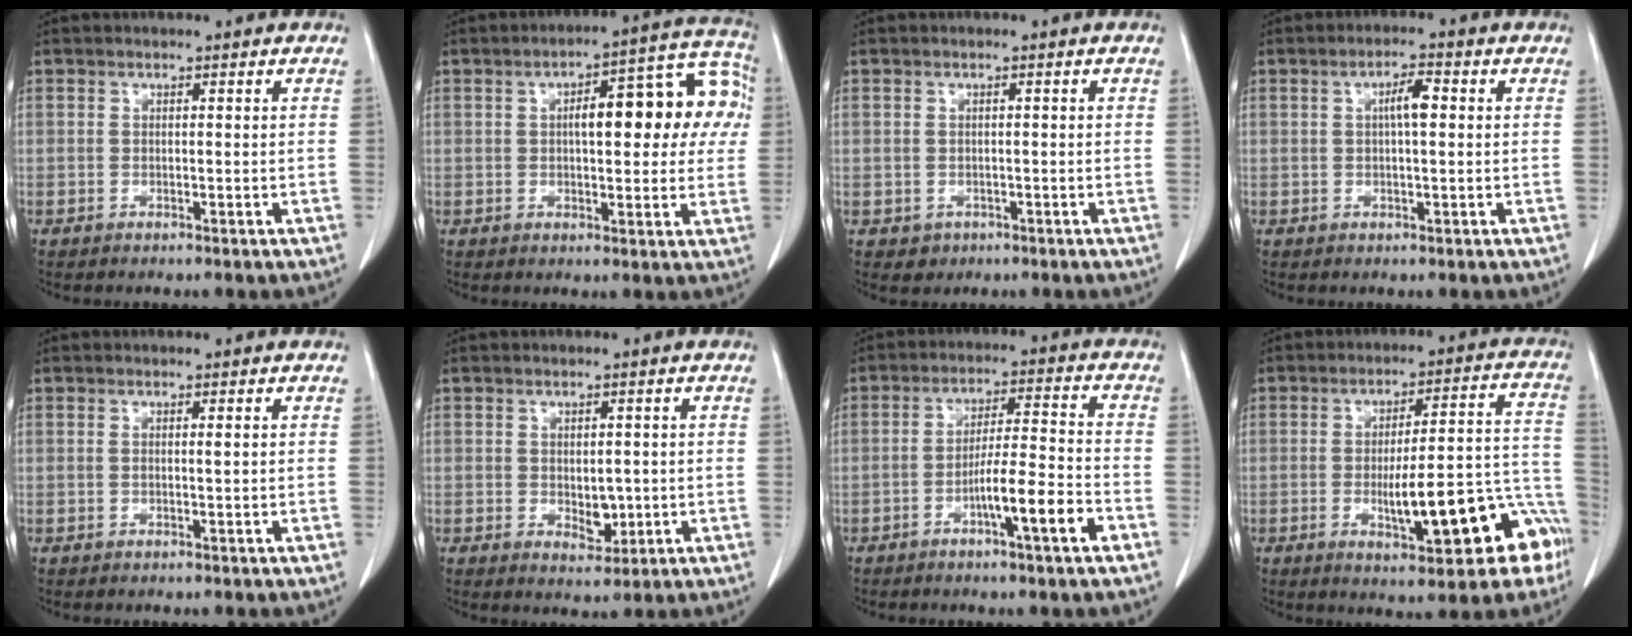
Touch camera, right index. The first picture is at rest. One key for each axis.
{"total": 15.4, "fx": 2.6, "fy": 5.2, "fz": 14.2, "tx": -0.171, "ty": 0.045, "tz": 0.030}
{"total": 2.1, "fx": -1.1, "fy": 1.8, "fz": 0.2, "tx": 0.002, "ty": 0.005, "tz": -0.015}
{"total": 3.7, "fx": 0.6, "fy": 0.8, "fz": 3.6, "tx": -0.060, "ty": 0.008, "tz": 0.008}
{"total": 0.7, "fx": 0.1, "fy": -0.1, "fz": 0.6, "tx": -0.009, "ty": 0.000, "tz": 0.001}
{"total": 3.7, "fx": -0.4, "fy": 2.2, "fz": 2.9, "tx": -0.037, "ty": -0.005, "tz": 0.004}
{"total": 9.1, "fx": -4.1, "fy": 0.0, "fz": 8.1, "tx": -0.131, "ty": 0.005, "tz": -0.069}
{"total": 16.7, "fx": -6.4, "fy": 4.2, "fz": 14.8, "tx": -0.141, "ty": 0.041, "tz": -0.075}